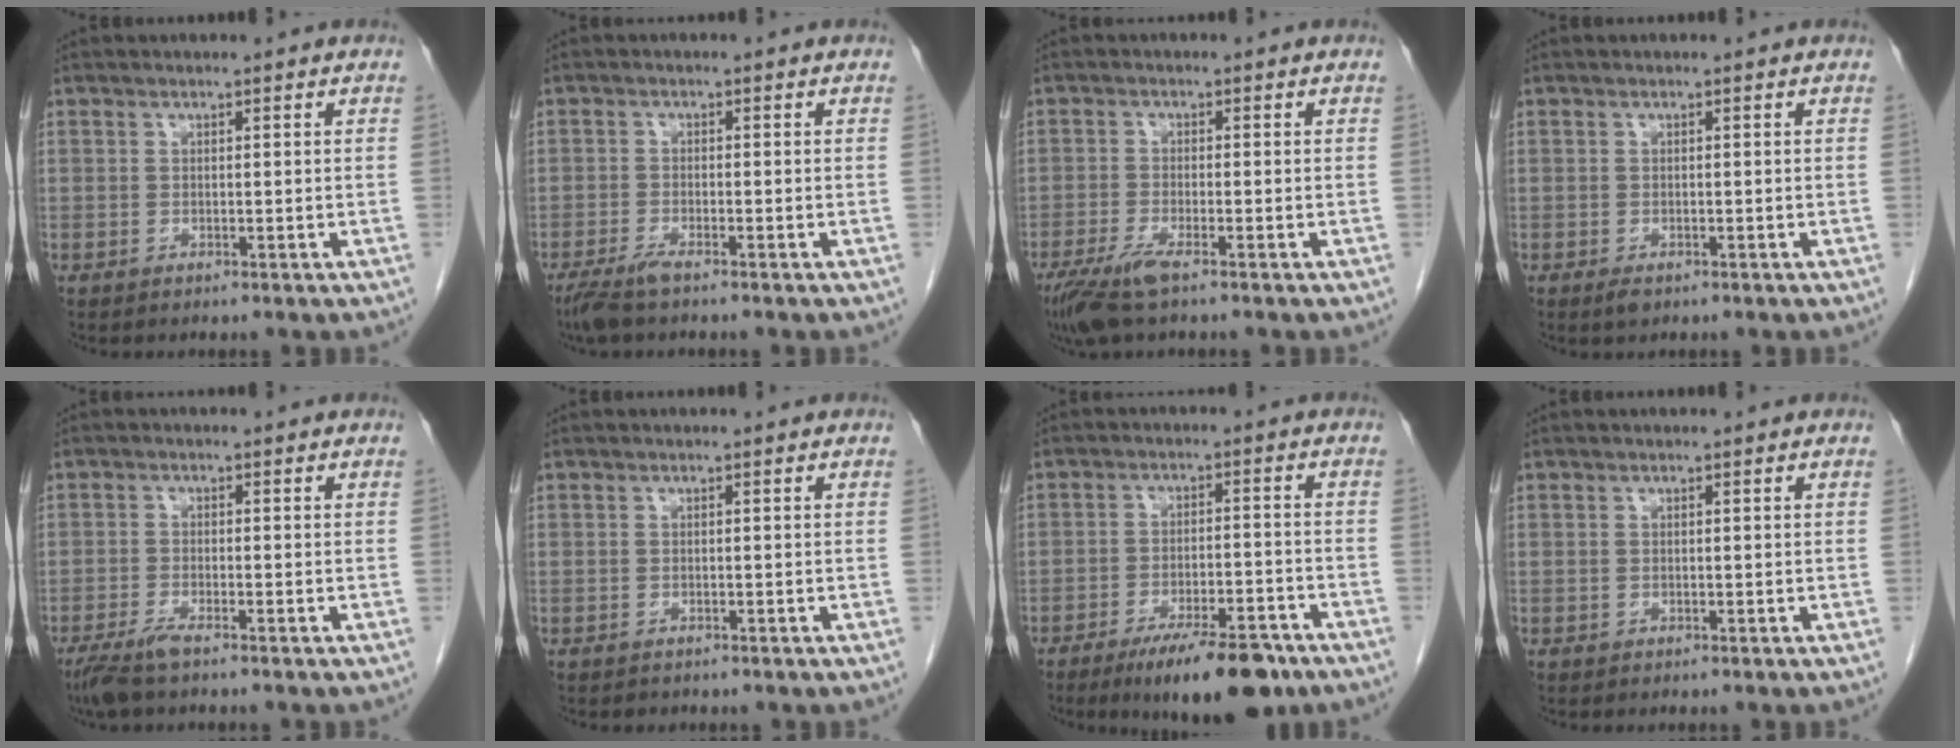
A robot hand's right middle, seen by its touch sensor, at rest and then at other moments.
{"total": 3.3, "force": [-2.6, 0.3, 2.1], "torque": [-0.046, -0.008, -0.052]}
{"total": 5.3, "force": [-3.5, 0.6, 3.9], "torque": [-0.081, -0.016, -0.067]}
{"total": 1.2, "force": [-0.7, 0.5, 0.7], "torque": [-0.013, -0.001, -0.006]}
{"total": 3.6, "force": [-2.8, 0.4, 2.3], "torque": [-0.052, -0.009, -0.055]}
{"total": 0.6, "force": [-0.5, 0.4, 0.0], "torque": [-0.006, 0.001, -0.008]}
{"total": 11.9, "force": [-8.5, 3.1, 7.7], "torque": [-0.111, -0.009, -0.132]}
{"total": 0.0}